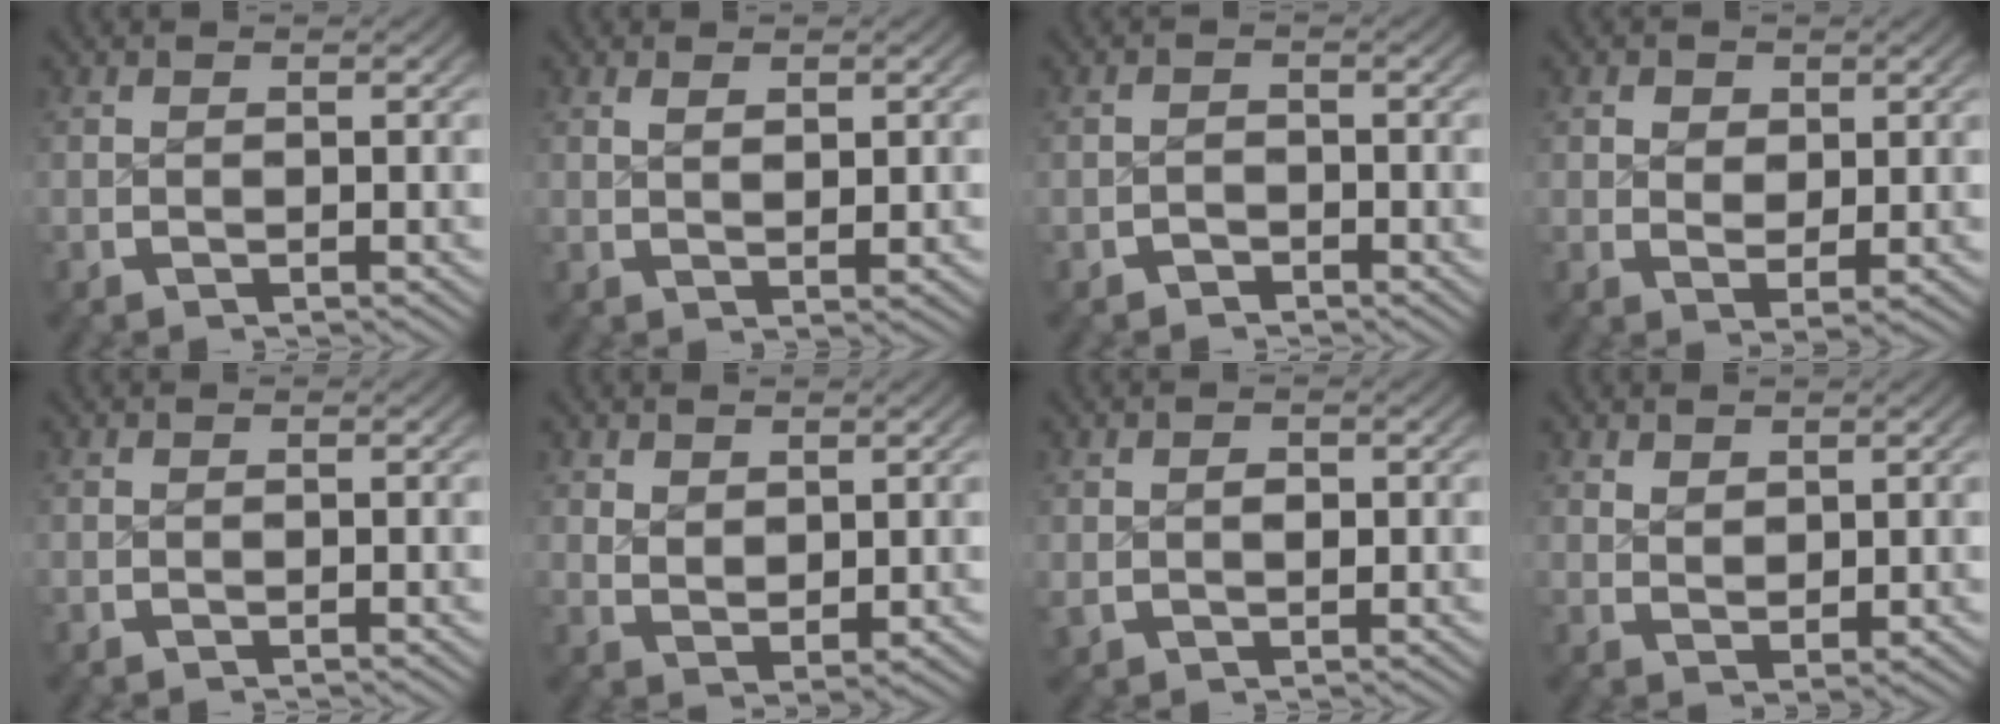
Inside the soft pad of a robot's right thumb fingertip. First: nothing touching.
{"total": 1.3, "force": [0.8, 0.3, 1.0], "torque": [-0.014, -0.003, 0.022]}
{"total": 1.3, "force": [-1.2, 0.5, 0.1], "torque": [-0.001, -0.006, -0.018]}
{"total": 2.3, "force": [0.9, 1.6, 1.5], "torque": [-0.033, -0.019, 0.027]}
{"total": 0.0}
{"total": 2.1, "force": [1.4, 1.0, 1.2], "torque": [-0.023, -0.011, 0.038]}
{"total": 1.6, "force": [0.2, 1.3, 0.9], "torque": [-0.028, -0.008, 0.014]}
{"total": 1.7, "force": [1.4, 0.5, 0.8], "torque": [-0.009, -0.004, 0.037]}